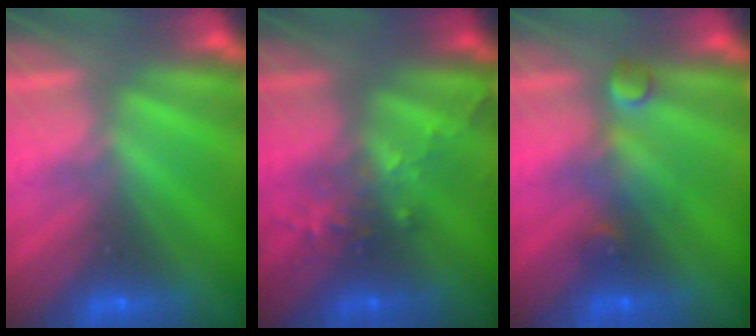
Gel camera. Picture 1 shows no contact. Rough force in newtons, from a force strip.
{"total": 2.8}
{"total": 2.9}